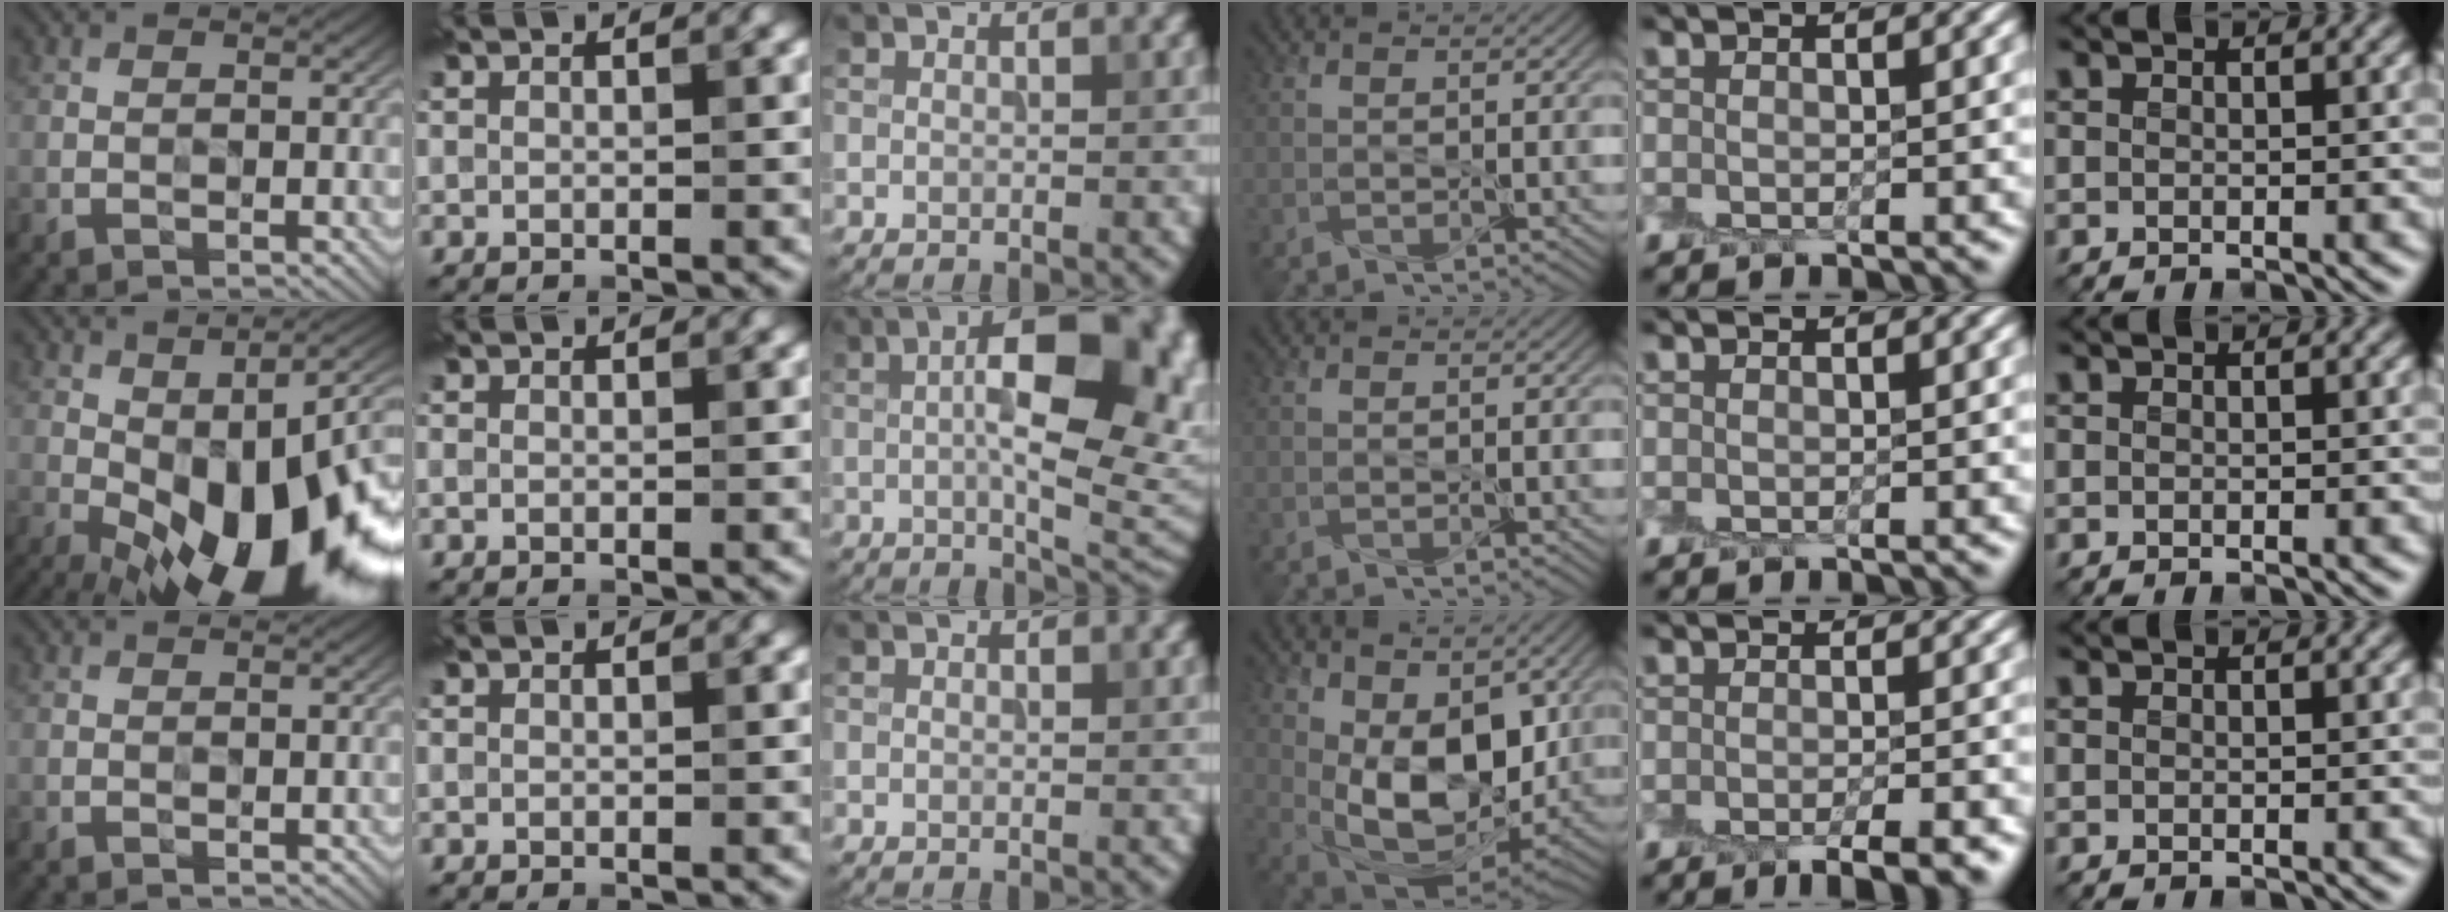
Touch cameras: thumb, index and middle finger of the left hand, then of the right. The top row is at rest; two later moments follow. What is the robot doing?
{"motion": "peel", "object": "plastic wrap"}